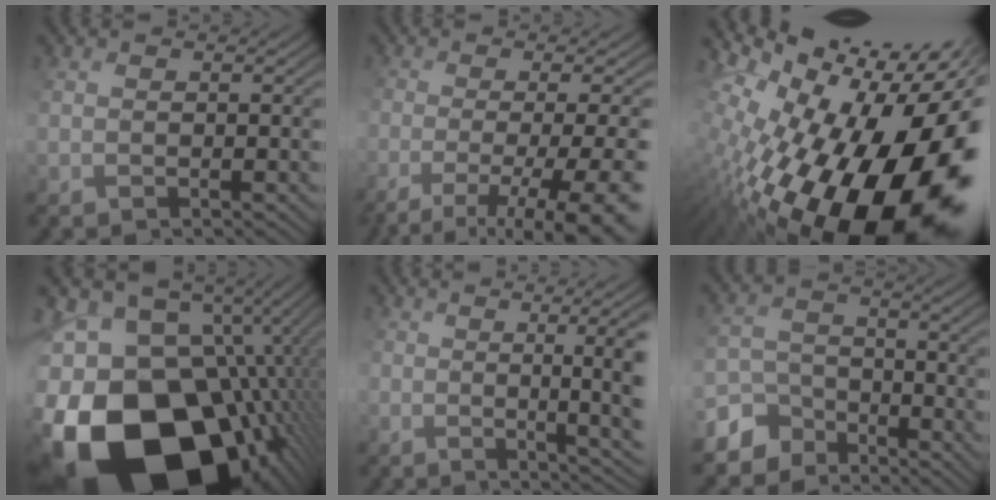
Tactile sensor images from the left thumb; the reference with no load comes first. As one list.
[{"total": 11.1, "force": [-5.6, 3.5, 9.0], "torque": [-0.157, -0.017, -0.062]}, {"total": 19.8, "force": [-3.1, 10.6, 16.5], "torque": [-0.279, -0.061, -0.025]}, {"total": 22.7, "force": [-6.5, 16.7, 14.0], "torque": [-0.296, -0.054, -0.072]}, {"total": 8.6, "force": [0.2, 2.5, 8.2], "torque": [-0.106, 0.009, 0.021]}, {"total": 5.8, "force": [-5.2, 2.6, -0.1], "torque": [-0.021, 0.000, -0.104]}]